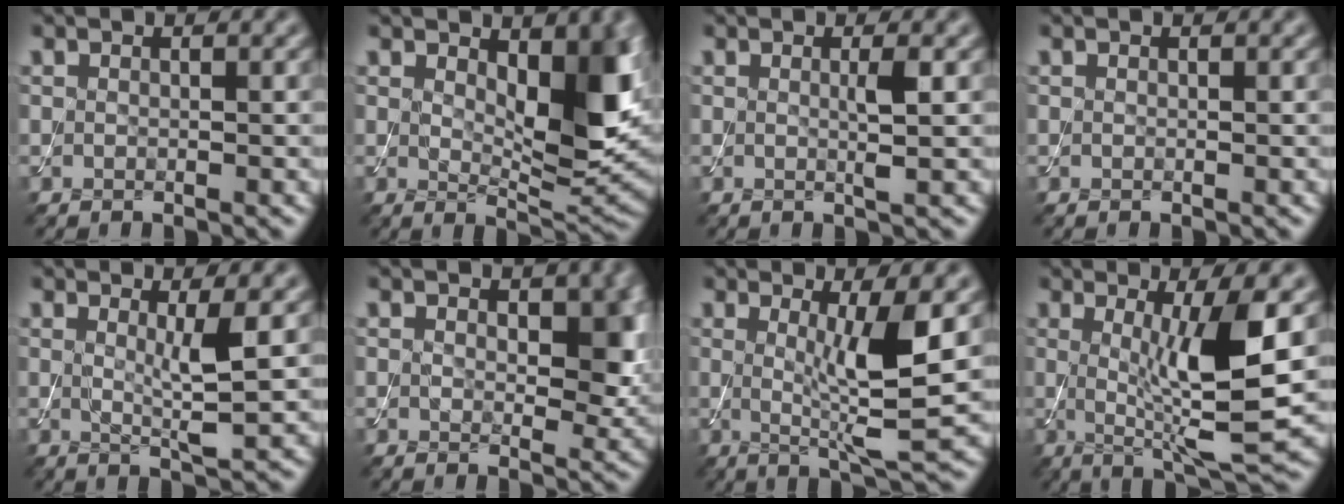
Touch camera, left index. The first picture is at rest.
{"total": 8.0, "force": [1.8, 3.8, 6.9], "torque": [-0.098, -0.011, 0.035]}
{"total": 1.6, "force": [0.1, 0.1, 1.6], "torque": [-0.031, -0.001, -0.001]}
{"total": 0.0}
{"total": 3.1, "force": [0.7, 0.5, 3.0], "torque": [-0.049, -0.013, 0.012]}
{"total": 5.2, "force": [1.0, 3.1, 4.0], "torque": [-0.052, -0.010, 0.018]}
{"total": 5.8, "force": [0.7, 0.9, 5.7], "torque": [-0.090, -0.015, 0.014]}
{"total": 8.1, "force": [0.6, 1.4, 7.9], "torque": [-0.121, -0.018, 0.017]}